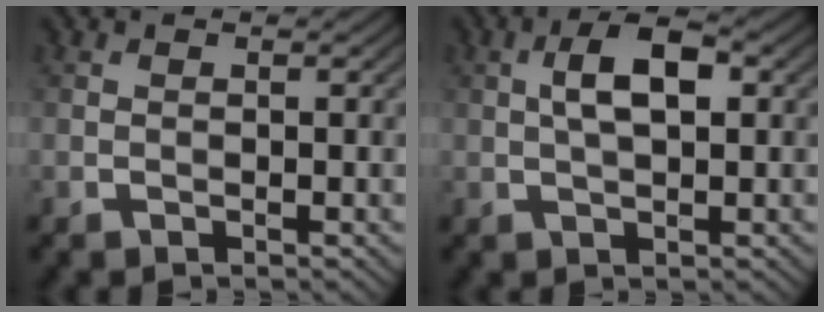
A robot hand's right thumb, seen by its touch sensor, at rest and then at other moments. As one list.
[{"total": 5.0, "force": [1.0, 2.1, 4.4], "torque": [-0.087, 0.009, 0.015]}]